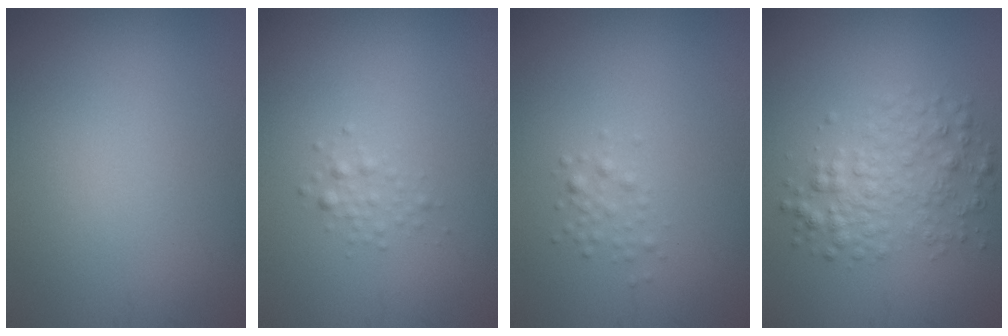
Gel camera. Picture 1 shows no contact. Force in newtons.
{"total": 1.1, "press": 1.1, "slide": 0.0}
{"total": 1.2, "press": 1.2, "slide": 0.0}
{"total": 3.6, "press": 3.6, "slide": 0.1}